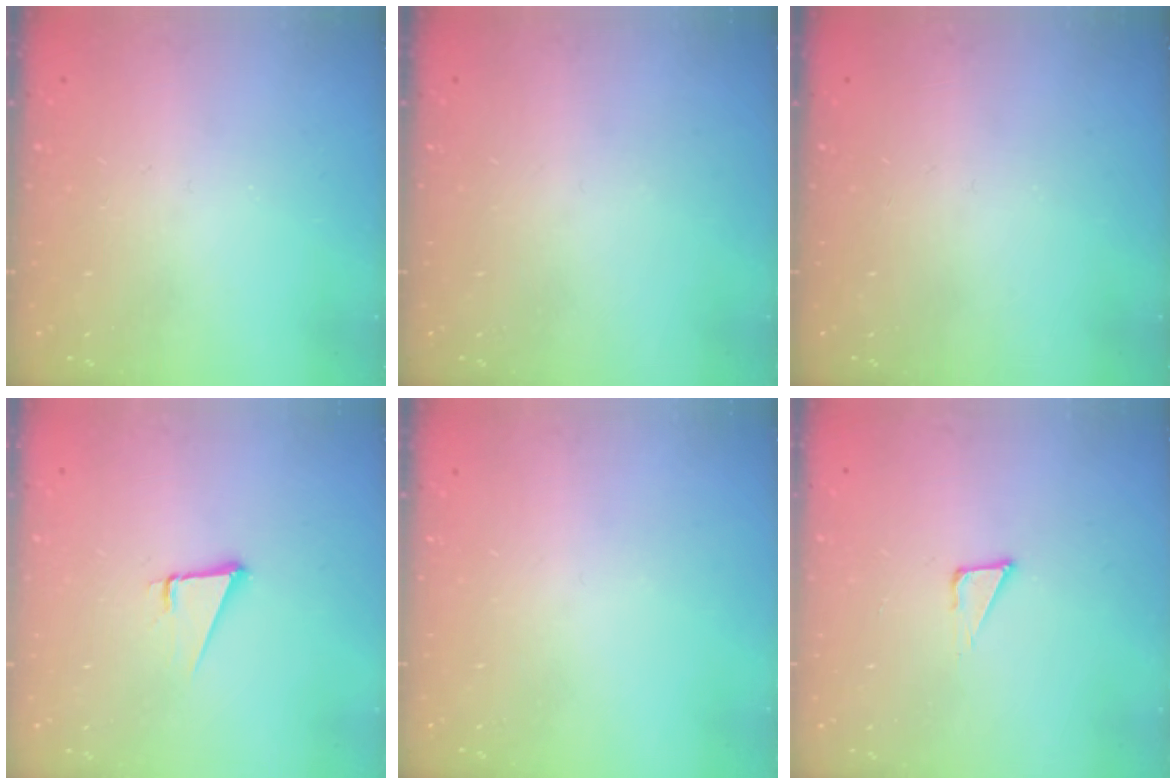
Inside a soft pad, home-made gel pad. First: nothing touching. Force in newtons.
{"total": 0.0}
{"total": 0.0}
{"total": 4.8, "press": 3.6, "slide": 3.1}
{"total": 0.0}
{"total": 3.6, "press": 3.5, "slide": 0.9}